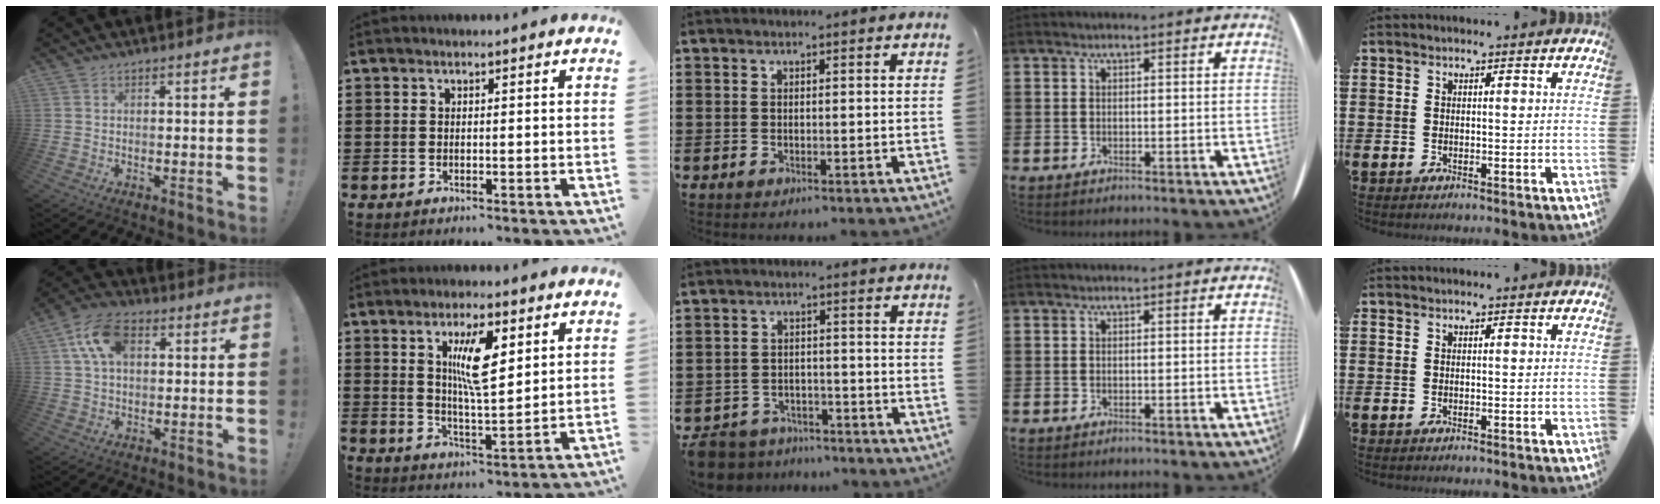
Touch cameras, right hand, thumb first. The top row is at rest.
{"thumb": {"total": 11.7, "force": [3.7, 6.9, 8.7], "torque": [-0.155, 0.006, 0.071]}, "index": {"total": 8.3, "force": [3.2, 2.5, 7.2], "torque": [-0.133, 0.000, 0.051]}, "middle": {"total": 5.1, "force": [-5.0, 1.1, 0.2], "torque": [-0.024, 0.006, -0.107]}}